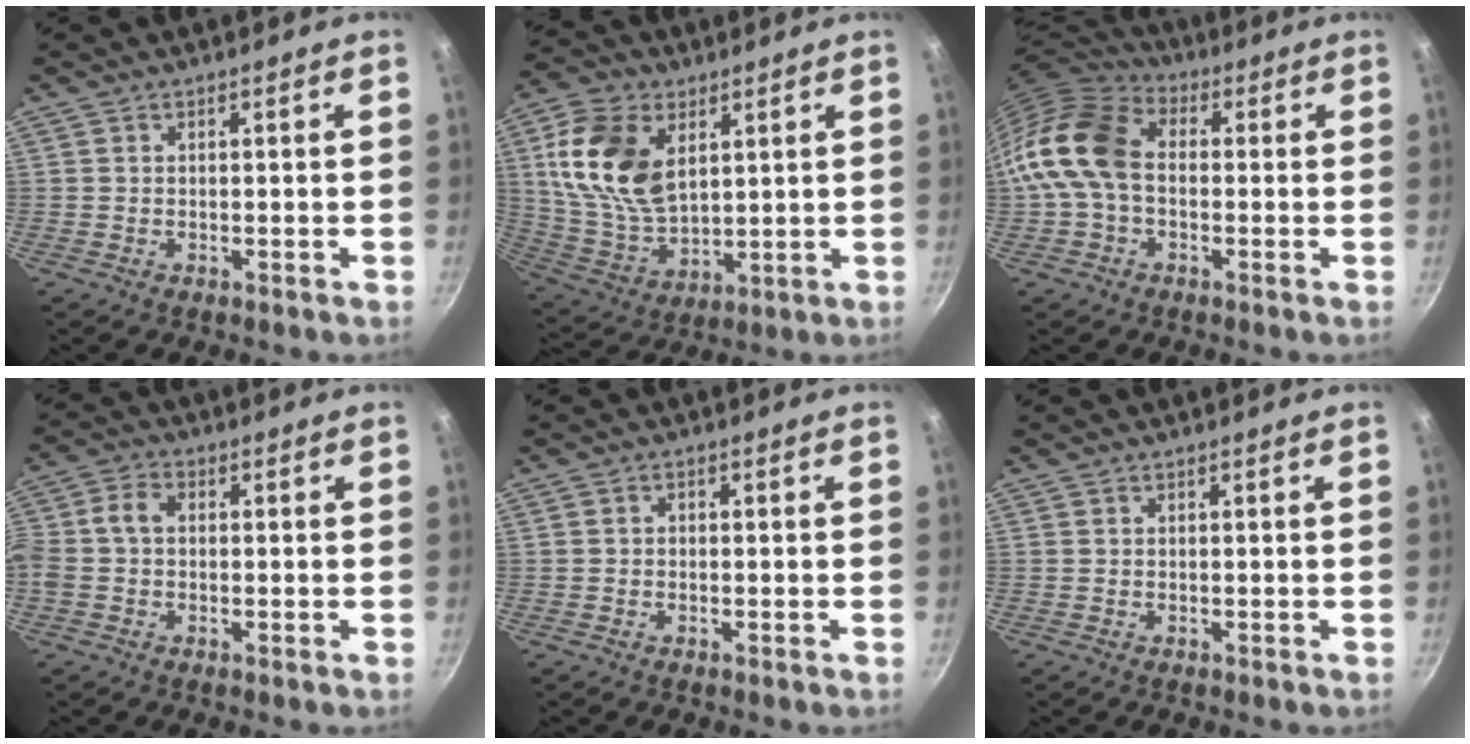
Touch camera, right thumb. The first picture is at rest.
{"total": 16.8, "force": [4.9, 10.7, 12.0], "torque": [-0.211, -0.017, 0.106]}
{"total": 14.5, "force": [-0.8, 10.2, 10.3], "torque": [-0.184, 0.035, -0.037]}
{"total": 6.4, "force": [0.0, 4.6, 4.4], "torque": [-0.095, 0.020, -0.017]}
{"total": 0.8, "force": [-0.3, 0.6, 0.4], "torque": [-0.007, 0.004, -0.007]}
{"total": 0.0}